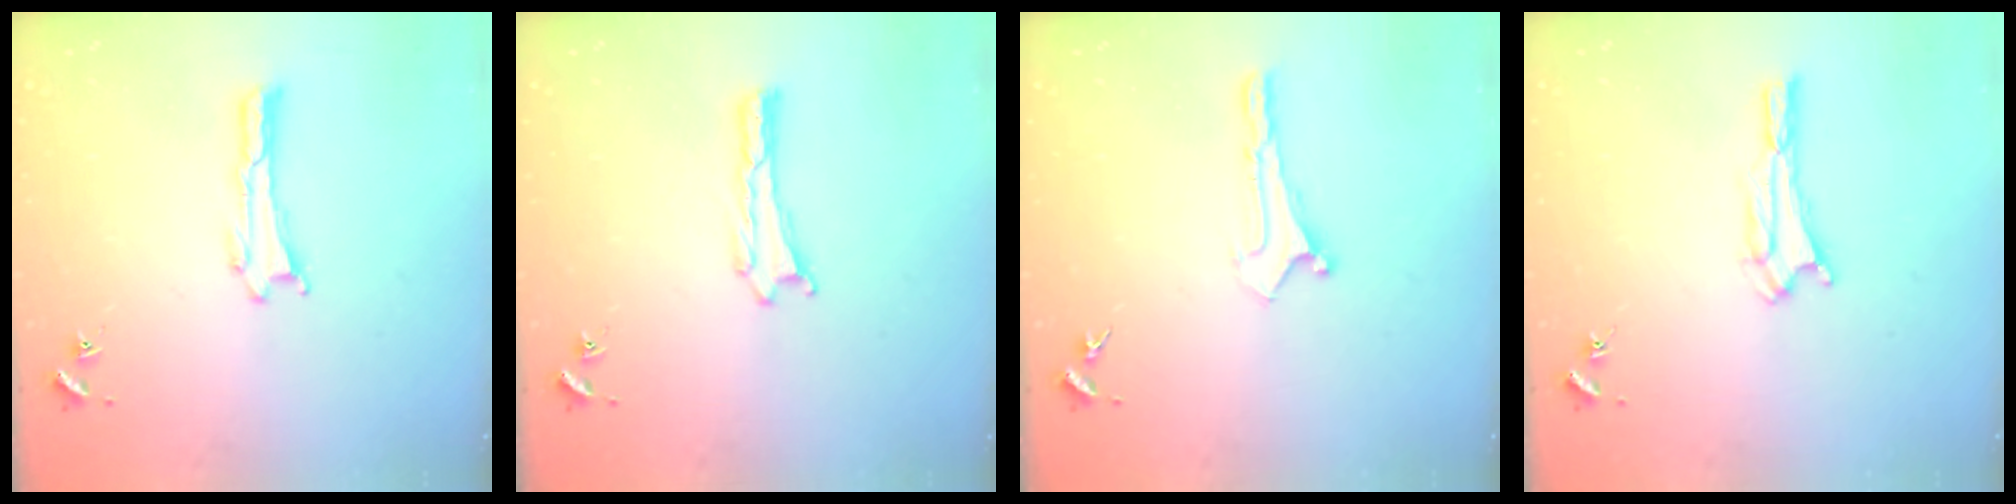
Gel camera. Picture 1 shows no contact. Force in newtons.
{"total": 0.0}
{"total": 0.0}
{"total": 3.3, "press": 3.3, "slide": 0.4}